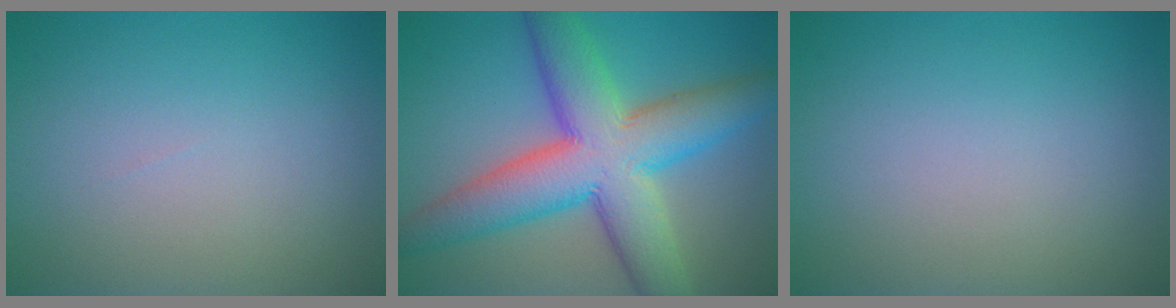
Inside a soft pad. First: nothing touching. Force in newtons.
{"total": 11.1, "press": 11.1, "slide": 0.4}
{"total": 0.0}